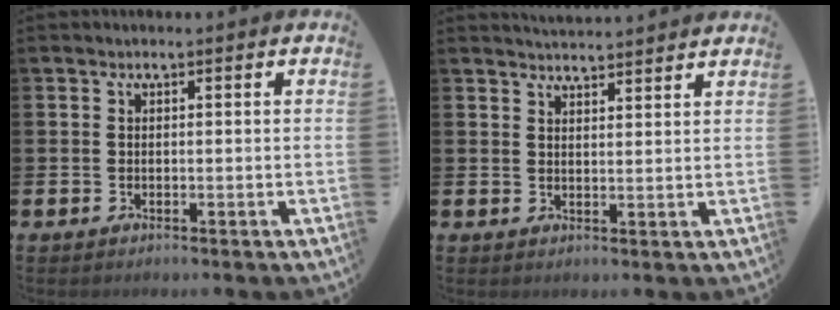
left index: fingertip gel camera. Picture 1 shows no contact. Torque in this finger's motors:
{"motor_torque": [-0.53, -0.31, -0.19, -0.01]}